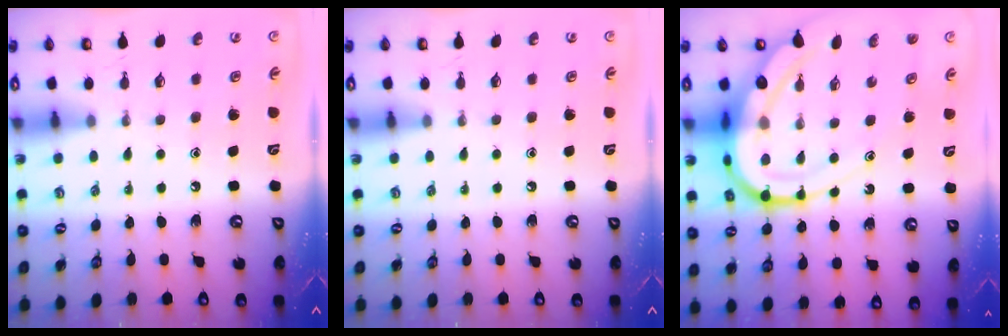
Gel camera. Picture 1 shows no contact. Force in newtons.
{"total": 0.0}
{"total": 19.2, "press": 19.0, "slide": 2.1}